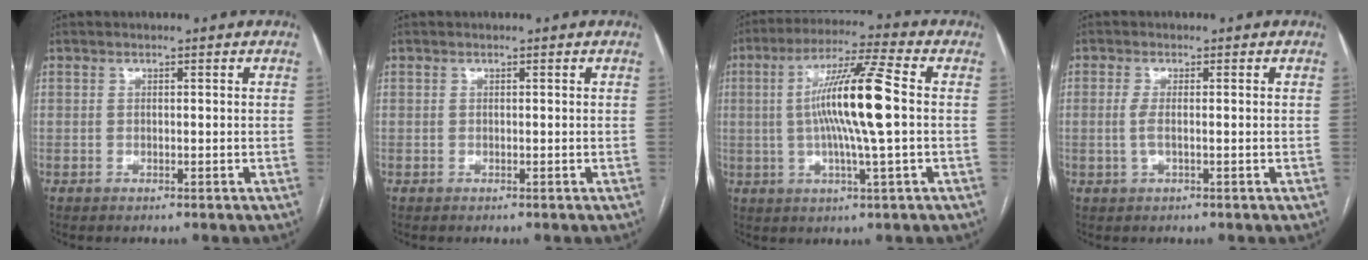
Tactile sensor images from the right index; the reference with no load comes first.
{"total": 0.0}
{"total": 13.0, "force": [0.4, -0.2, 13.0], "torque": [-0.245, 0.007, 0.003]}
{"total": 2.1, "force": [-0.3, 0.3, 2.1], "torque": [-0.051, -0.002, -0.007]}